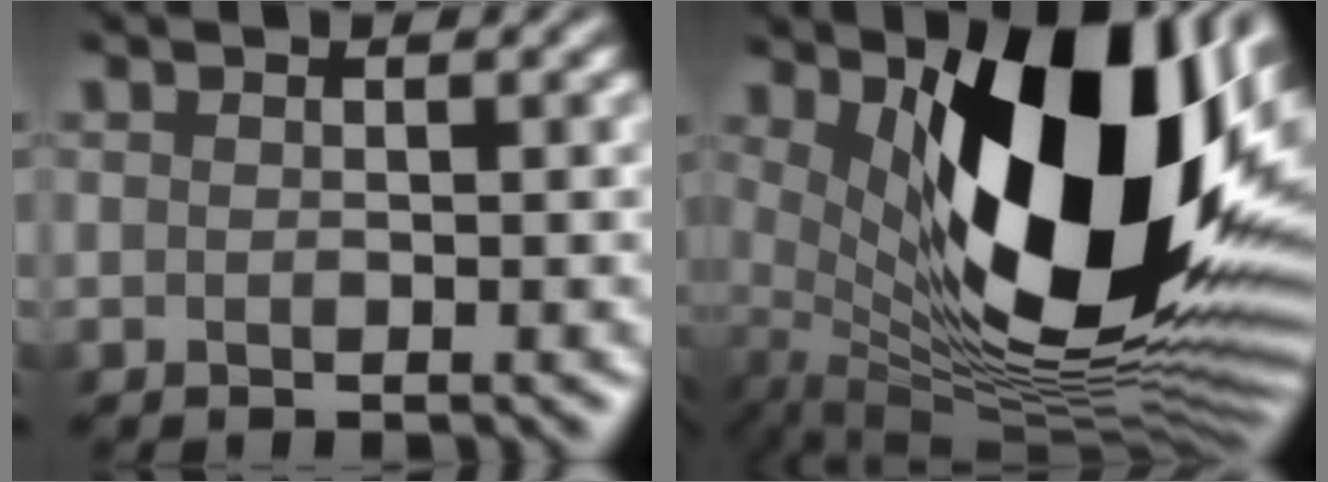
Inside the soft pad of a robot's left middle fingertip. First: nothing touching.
{"total": 16.1, "force": [3.7, 6.6, 14.3], "torque": [-0.205, -0.010, 0.065]}